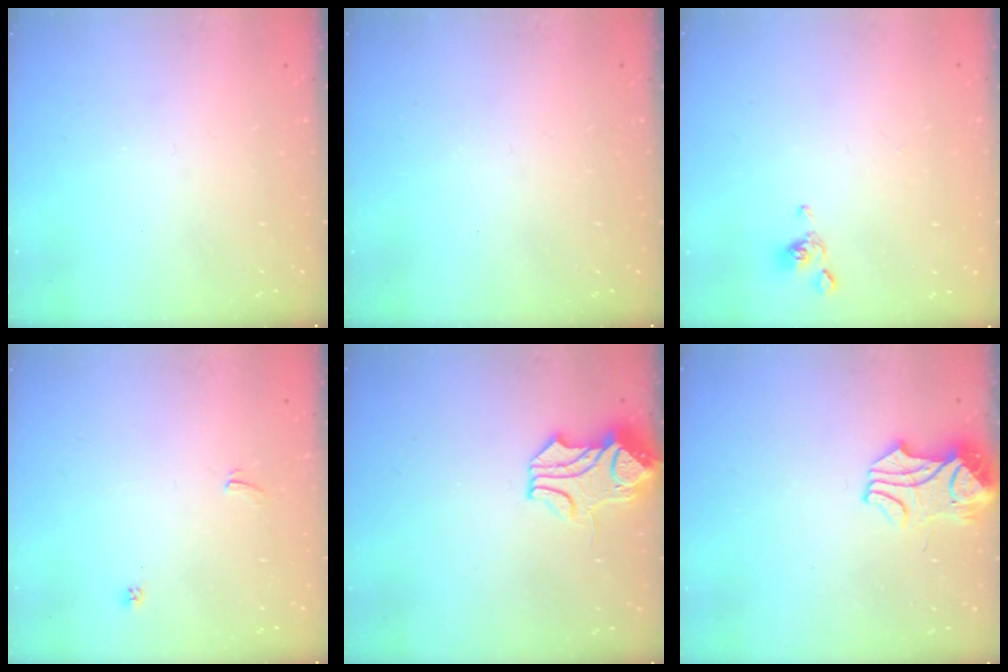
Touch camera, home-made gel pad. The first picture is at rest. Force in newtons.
{"total": 0.0}
{"total": 2.2, "press": 2.2, "slide": 0.2}
{"total": 1.1, "press": 1.0, "slide": 0.4}
{"total": 1.5, "press": 0.8, "slide": 1.3}
{"total": 3.8, "press": 3.7, "slide": 0.9}